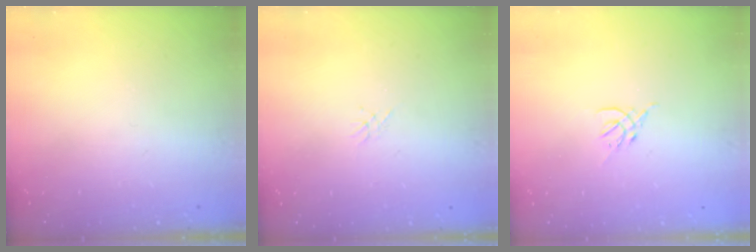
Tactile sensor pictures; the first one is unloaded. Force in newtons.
{"total": 0.0}
{"total": 2.3, "press": 2.2, "slide": 0.5}